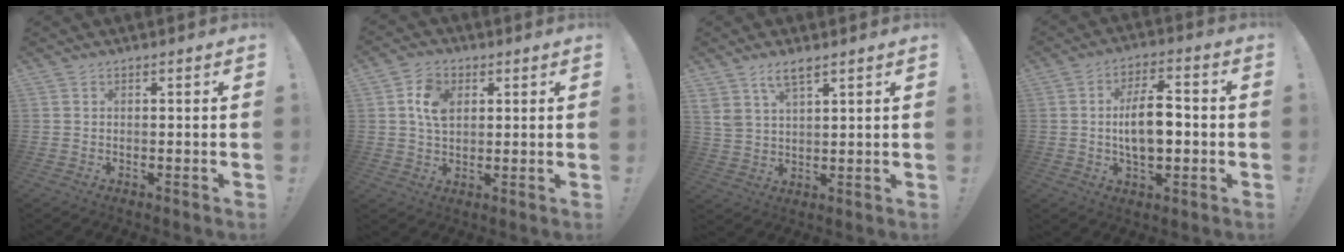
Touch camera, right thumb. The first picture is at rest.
{"total": 8.3, "force": [2.4, 6.0, 5.2], "torque": [-0.091, 0.008, 0.049]}
{"total": 6.1, "force": [4.5, 2.2, 3.5], "torque": [-0.061, -0.019, 0.084]}
{"total": 11.0, "force": [-0.9, 5.3, 9.5], "torque": [-0.173, 0.005, -0.021]}